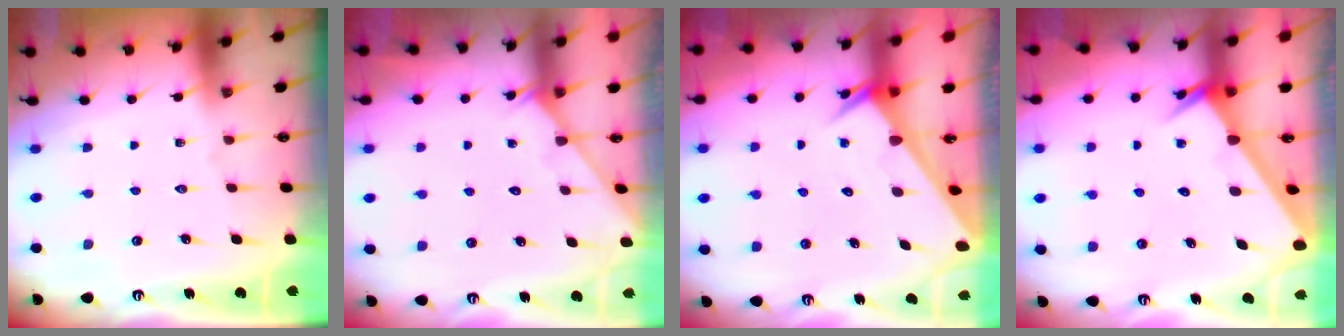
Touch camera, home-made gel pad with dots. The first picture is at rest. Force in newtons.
{"total": 2.2, "press": 2.2, "slide": 0.2}
{"total": 2.3, "press": 2.3, "slide": 0.0}
{"total": 2.6, "press": 2.6, "slide": 0.1}